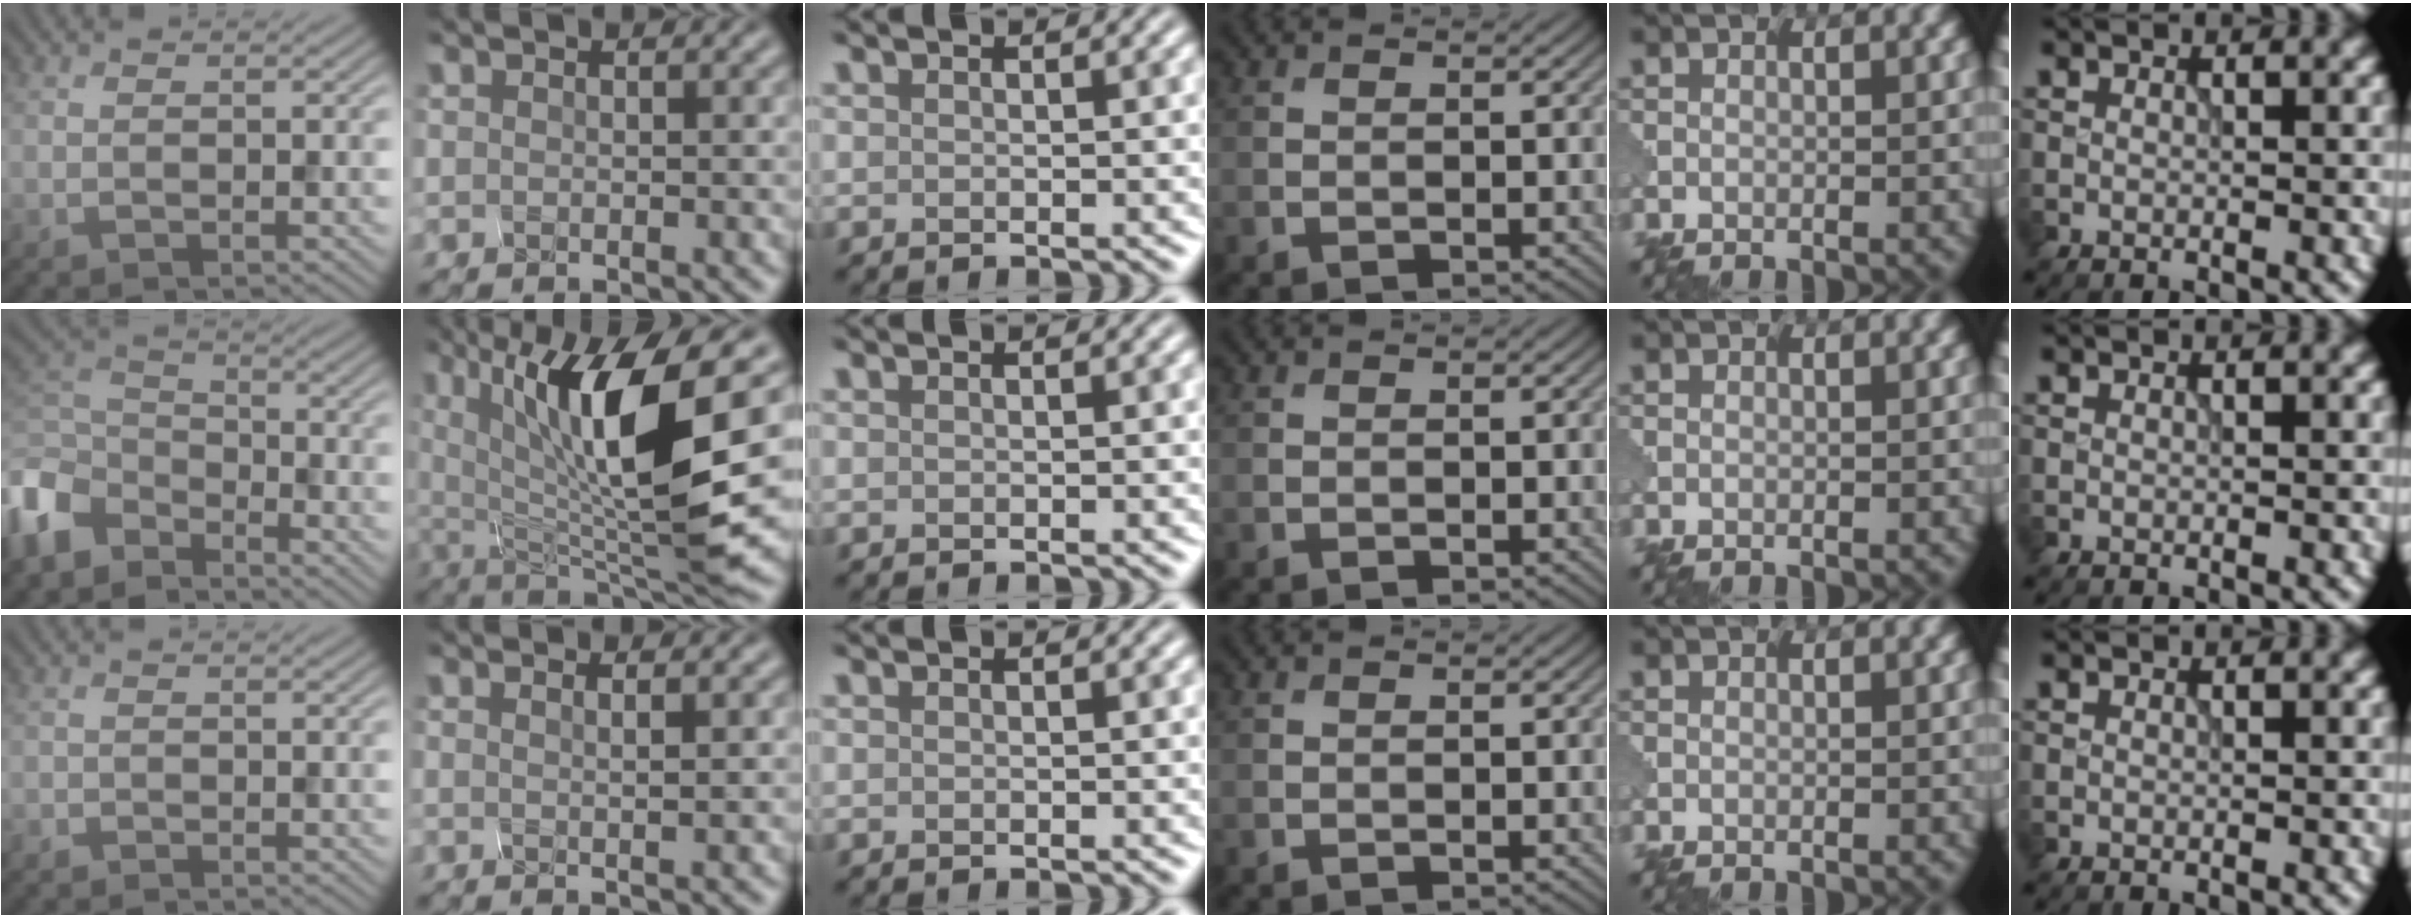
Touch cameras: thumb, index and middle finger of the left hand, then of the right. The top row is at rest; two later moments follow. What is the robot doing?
{"motion": "squeeze", "object": "hand grip exerciser"}